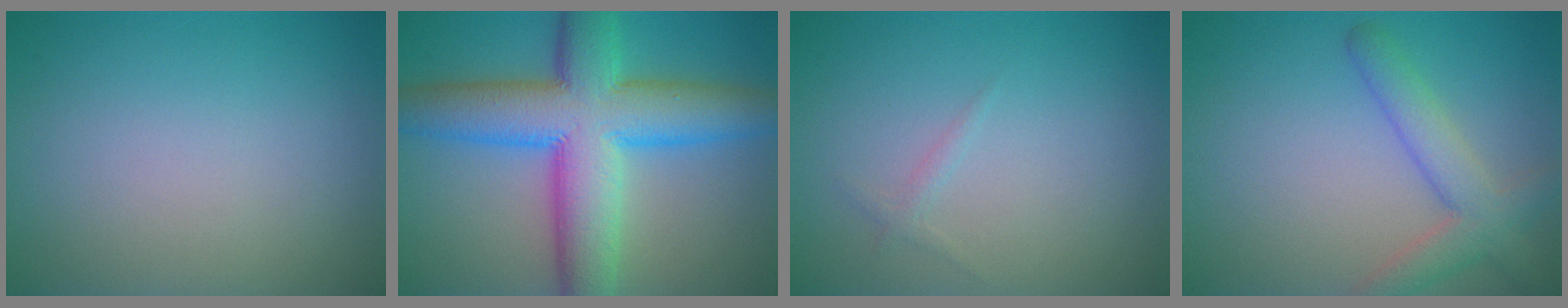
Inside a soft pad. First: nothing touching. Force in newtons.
{"total": 11.7, "press": 11.7, "slide": 0.0}
{"total": 0.6, "press": 0.6, "slide": 0.1}
{"total": 4.1, "press": 4.1, "slide": 0.3}